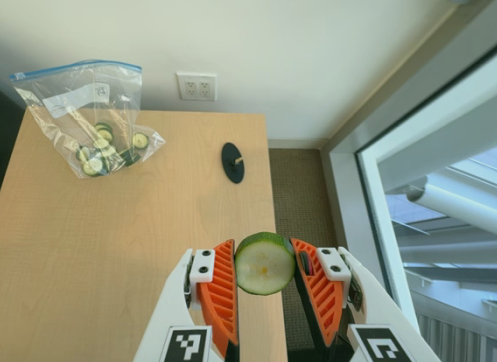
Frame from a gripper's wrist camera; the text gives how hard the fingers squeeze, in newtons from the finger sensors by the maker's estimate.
{"total": 9.0, "left": 9.1, "right": 8.8}